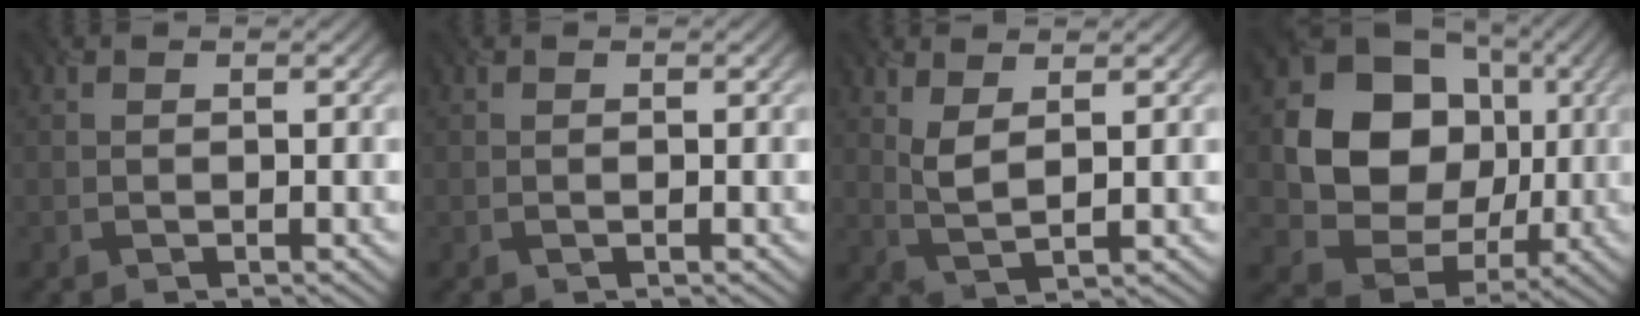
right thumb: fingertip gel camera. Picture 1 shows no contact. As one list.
[{"total": 0.0}, {"total": 3.1, "force": [1.7, 0.8, 2.5], "torque": [-0.065, -0.005, 0.038]}, {"total": 13.8, "force": [2.0, 11.9, 6.8], "torque": [-0.141, -0.007, 0.034]}]